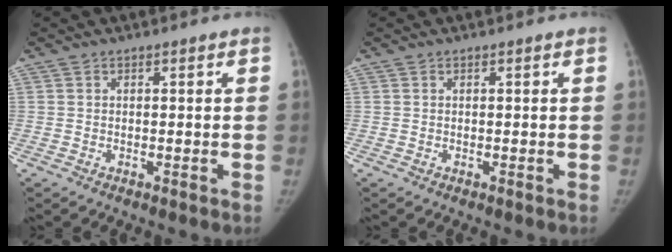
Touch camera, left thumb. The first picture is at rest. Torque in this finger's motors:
{"motor_torque": [0.04, -0.05, 0.06, -0.71, 0.00]}